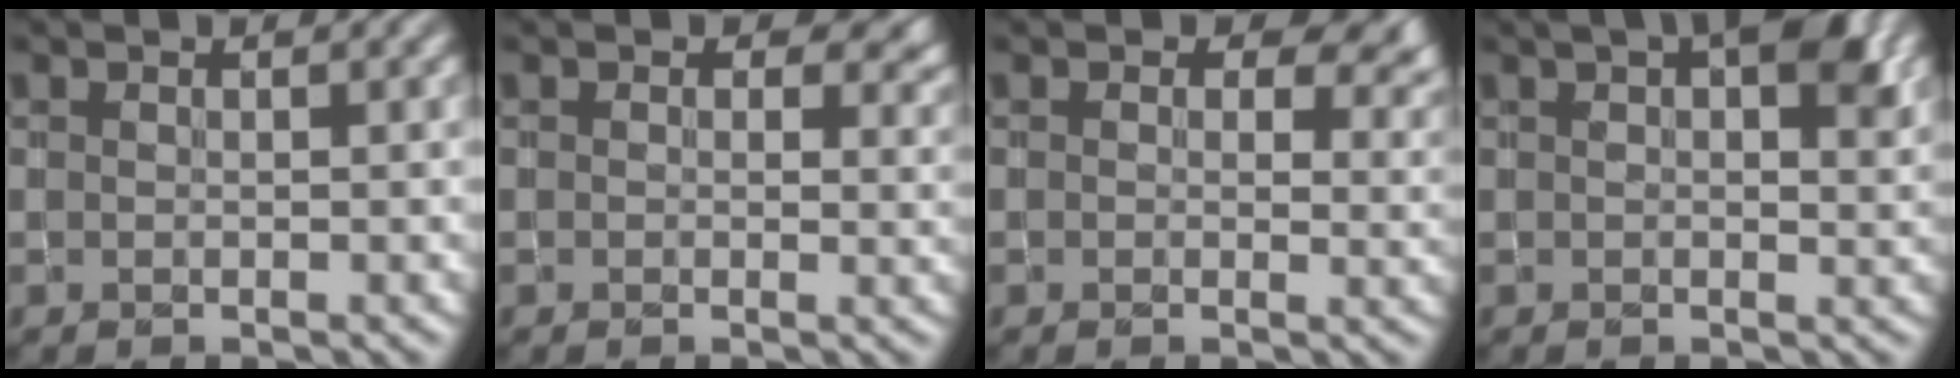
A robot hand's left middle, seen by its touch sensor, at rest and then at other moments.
{"total": 3.4, "force": [1.4, 2.5, 1.9], "torque": [-0.029, -0.004, 0.017]}
{"total": 5.3, "force": [2.2, 3.6, 3.1], "torque": [-0.043, -0.004, 0.029]}
{"total": 5.9, "force": [2.9, 2.8, 4.4], "torque": [-0.043, 0.019, 0.028]}